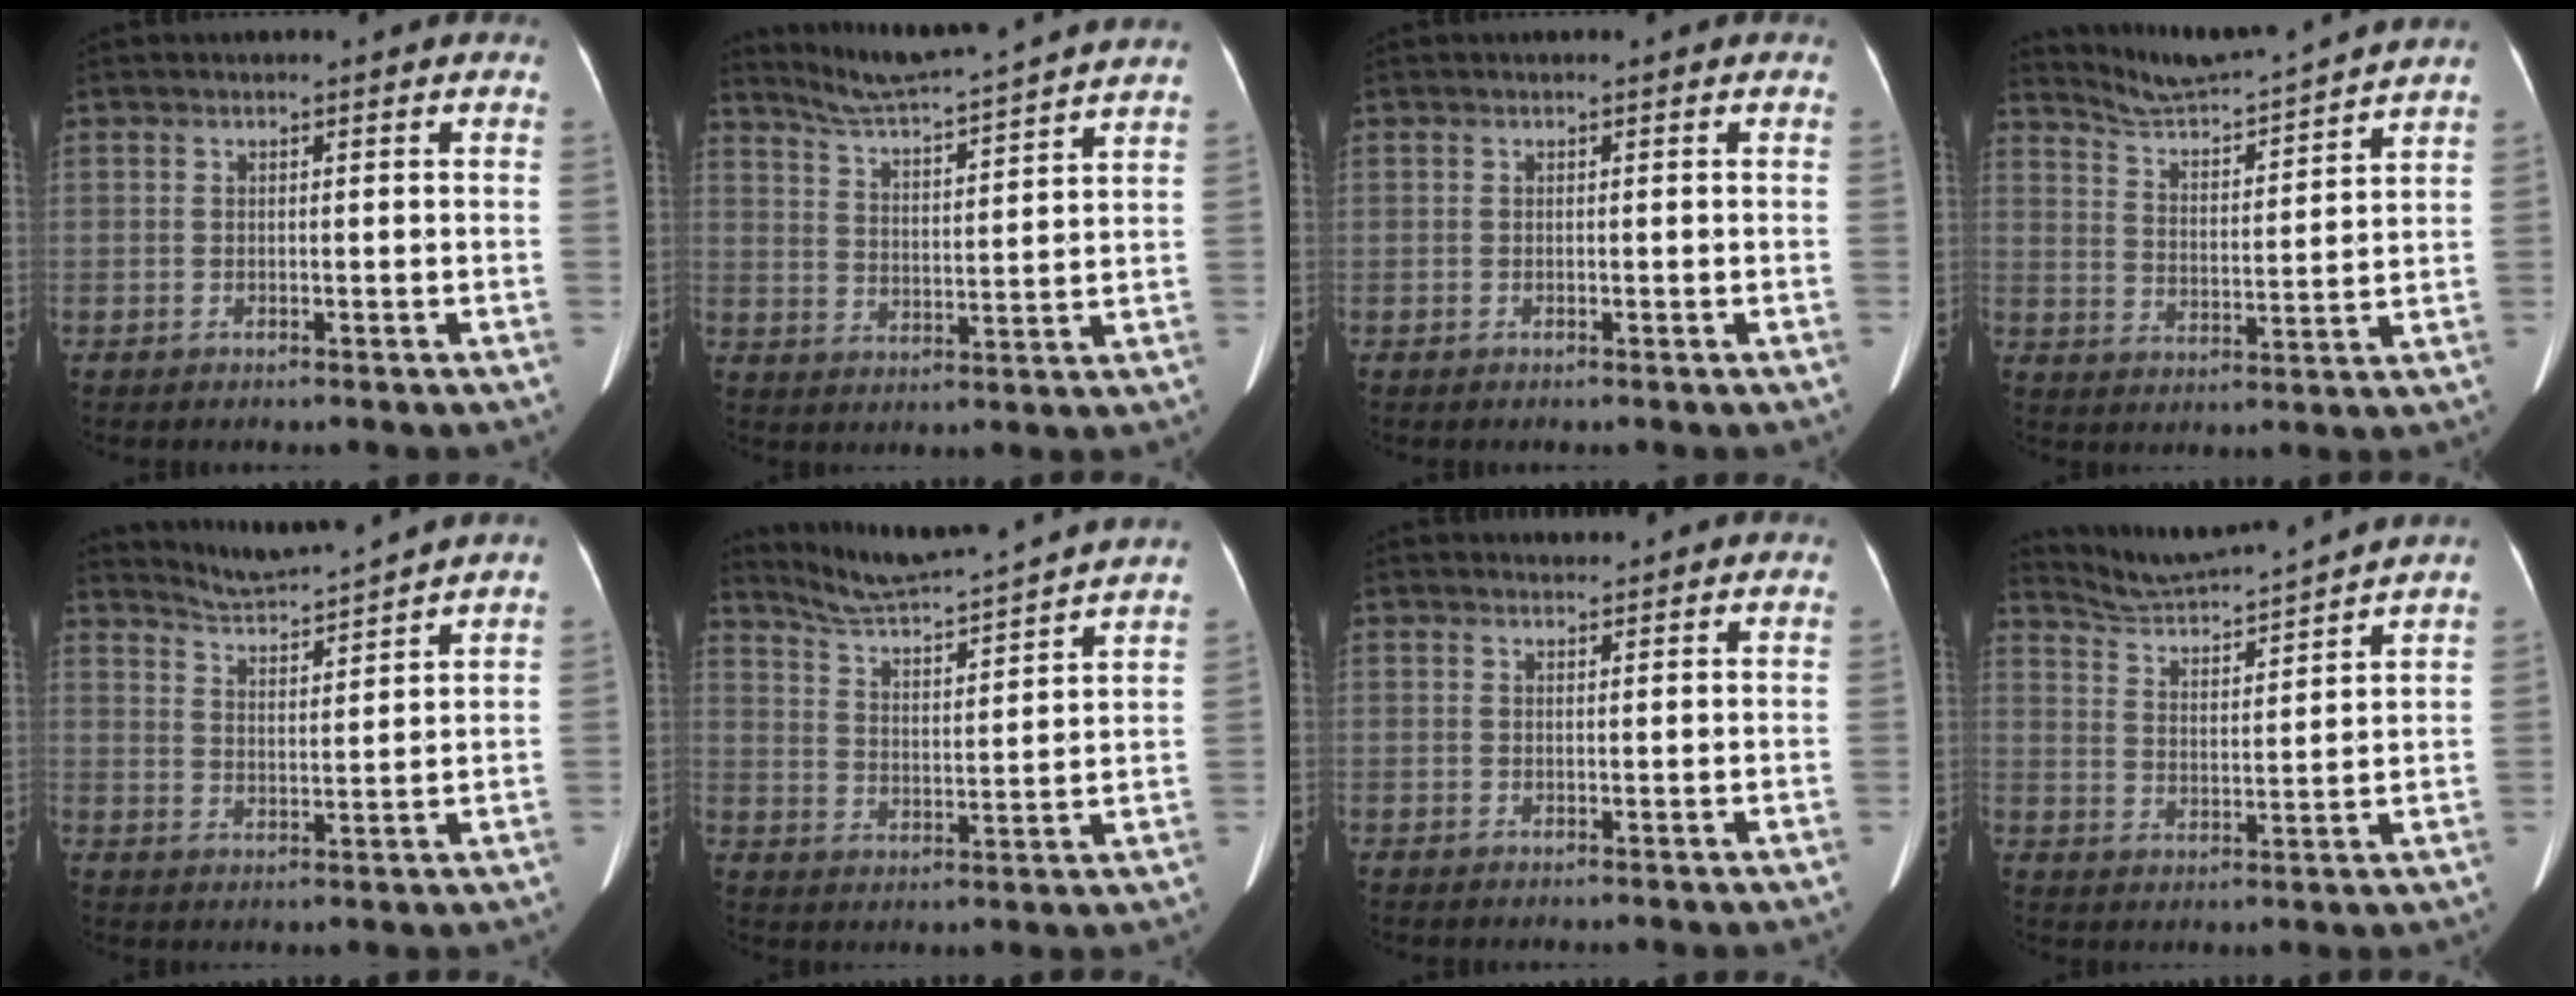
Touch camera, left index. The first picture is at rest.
{"total": 15.7, "force": [14.6, -1.1, 5.5], "torque": [-0.101, -0.008, 0.209]}
{"total": 0.0}
{"total": 12.5, "force": [12.1, -1.4, 3.0], "torque": [-0.061, -0.001, 0.192]}
{"total": 8.0, "force": [7.8, -1.5, 1.2], "torque": [-0.038, 0.000, 0.139]}
{"total": 17.4, "force": [16.5, -1.1, 5.6], "torque": [-0.100, -0.018, 0.238]}
{"total": 2.1, "force": [2.0, 0.3, -0.1], "torque": [-0.009, 0.013, 0.030]}
{"total": 12.4, "force": [11.9, -1.2, 3.1], "torque": [-0.062, 0.004, 0.193]}